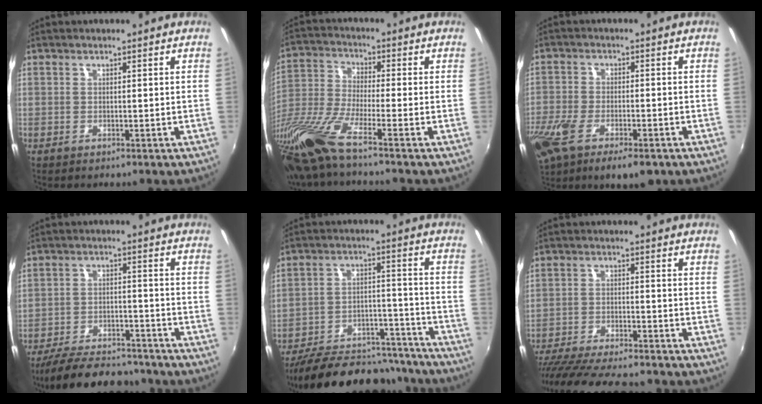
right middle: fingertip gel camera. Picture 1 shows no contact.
{"total": 16.0, "force": [-11.4, 1.4, 11.1], "torque": [-0.238, -0.041, -0.229]}
{"total": 15.9, "force": [-8.9, 6.8, 11.3], "torque": [-0.260, -0.058, -0.153]}
{"total": 18.5, "force": [-15.8, 5.8, 7.7], "torque": [-0.164, -0.005, -0.224]}
{"total": 26.5, "force": [-22.9, 8.8, 9.8], "torque": [-0.188, 0.022, -0.298]}
{"total": 19.6, "force": [-17.0, 3.6, 9.0], "torque": [-0.179, -0.034, -0.263]}